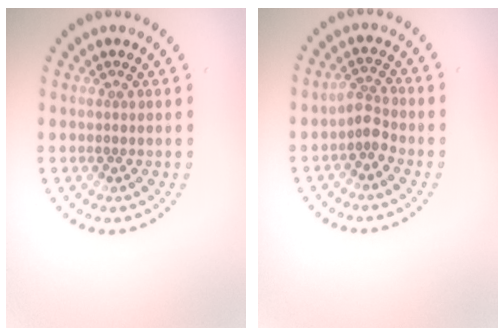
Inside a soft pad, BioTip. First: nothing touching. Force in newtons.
{"total": 1.9, "press": 1.4, "slide": 1.2}